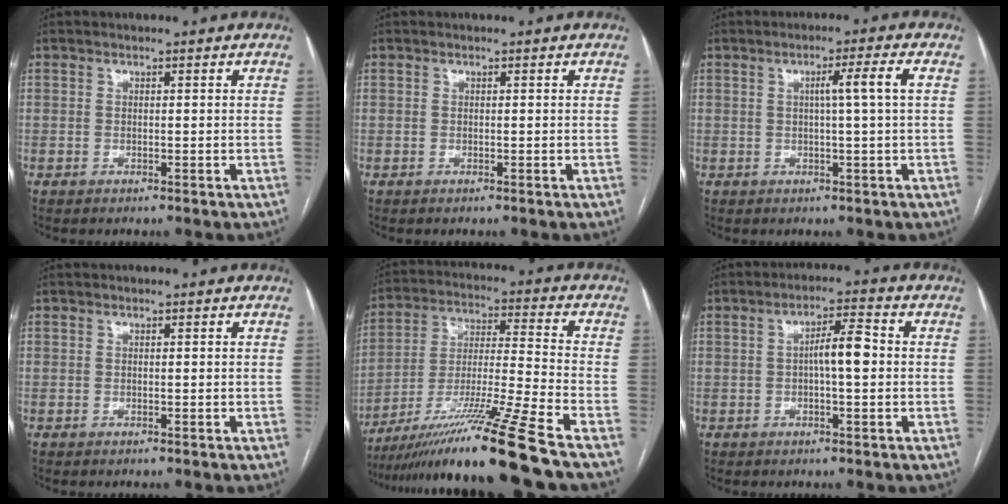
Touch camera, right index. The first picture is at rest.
{"total": 0.0}
{"total": 4.2, "force": [0.6, -1.0, 4.1], "torque": [-0.067, 0.008, 0.011]}
{"total": 0.0}
{"total": 19.0, "force": [-14.6, -3.3, 11.7], "torque": [-0.221, -0.026, -0.260]}
{"total": 5.3, "force": [-0.1, 0.9, 5.2], "torque": [-0.087, 0.015, -0.003]}